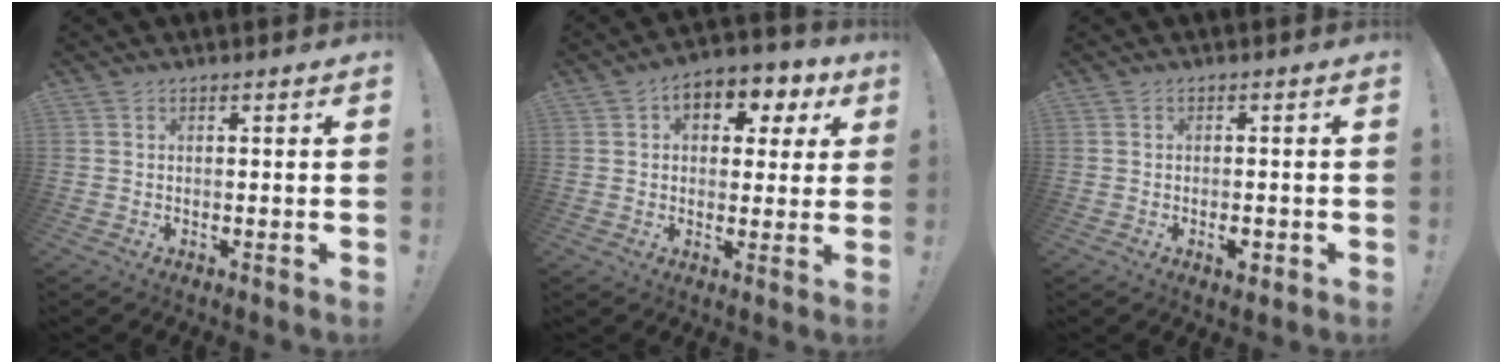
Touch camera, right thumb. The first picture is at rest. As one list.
[{"total": 8.1, "force": [2.9, 5.6, 5.2], "torque": [-0.063, -0.013, 0.050]}, {"total": 2.7, "force": [-1.5, 1.1, 2.0], "torque": [-0.022, 0.005, -0.024]}]